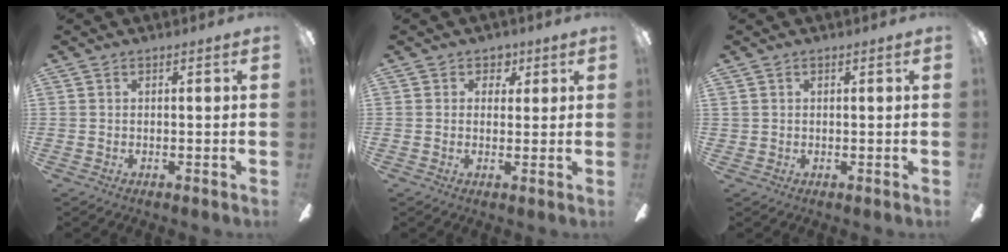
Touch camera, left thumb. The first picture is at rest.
{"total": 3.5, "force": [1.7, 2.9, 0.8], "torque": [-0.001, -0.003, 0.026]}
{"total": 0.7, "force": [0.5, 0.6, 0.0], "torque": [-0.001, 0.000, 0.010]}